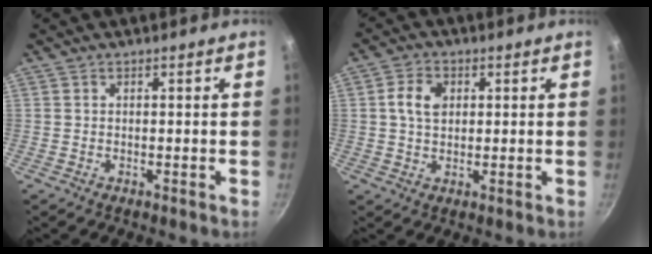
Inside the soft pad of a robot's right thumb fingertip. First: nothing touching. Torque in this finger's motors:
{"motor_torque": [0.59, 0.68, 0.62, -0.31, 0.12]}